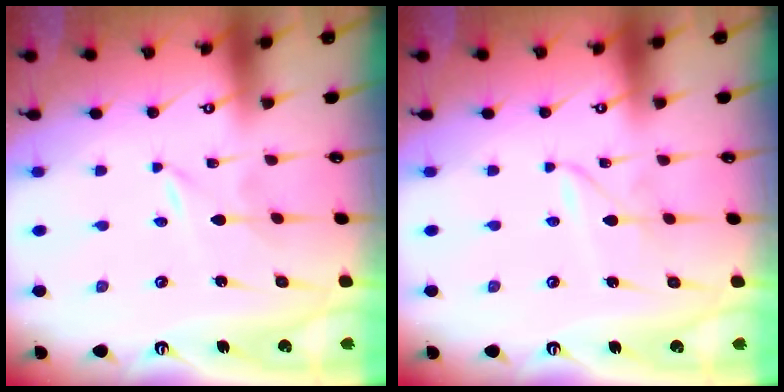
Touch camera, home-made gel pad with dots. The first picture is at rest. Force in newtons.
{"total": 2.0, "press": 2.0, "slide": 0.2}